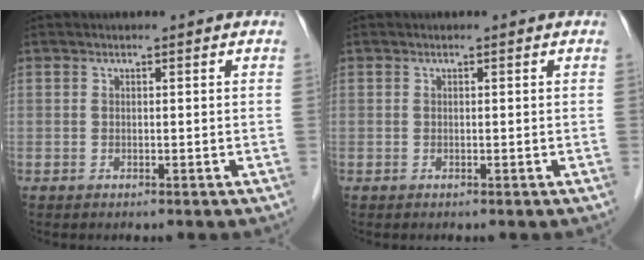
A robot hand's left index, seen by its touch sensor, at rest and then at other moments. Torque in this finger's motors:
{"motor_torque": [-0.01, -0.01, 0.00, 0.00]}